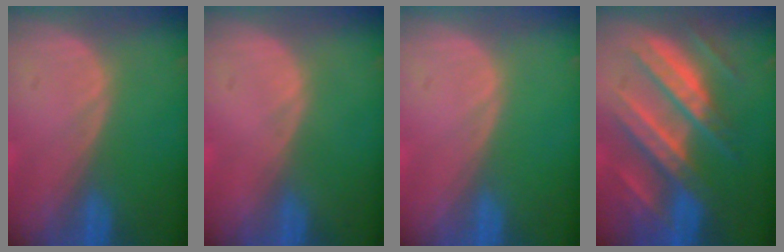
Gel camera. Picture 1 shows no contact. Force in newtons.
{"total": 0.0}
{"total": 0.0}
{"total": 10.8, "press": 10.7, "slide": 1.1}